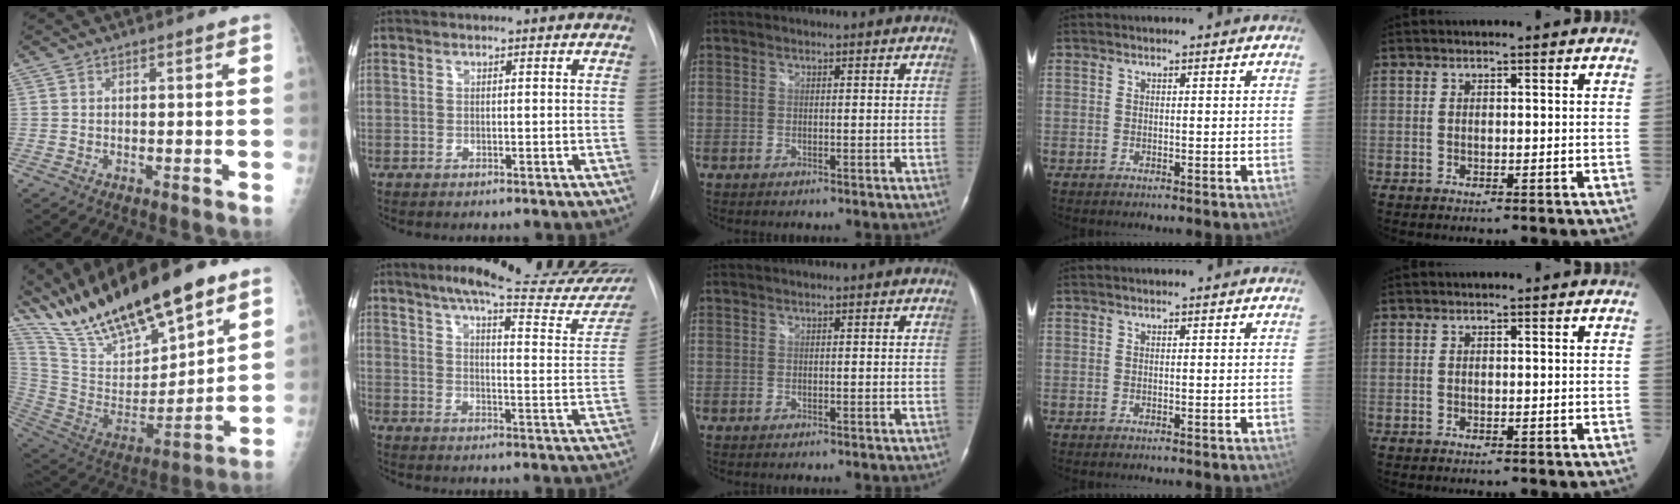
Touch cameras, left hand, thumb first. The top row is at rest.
{"thumb": {"total": 27.4, "force": [20.8, 8.1, 15.9], "torque": [-0.253, -0.069, 0.372]}, "index": {"total": 27.3, "force": [22.8, 3.6, 14.5], "torque": [-0.192, -0.071, 0.275]}}